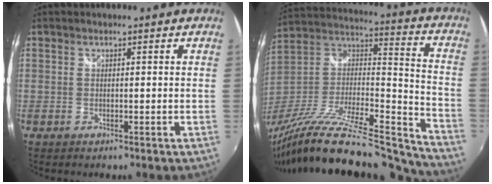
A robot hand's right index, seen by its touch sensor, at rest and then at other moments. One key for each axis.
{"total": 32.5, "fx": -27.9, "fy": 4.4, "fz": 16.1, "tx": -0.248, "ty": -0.041, "tz": -0.446}